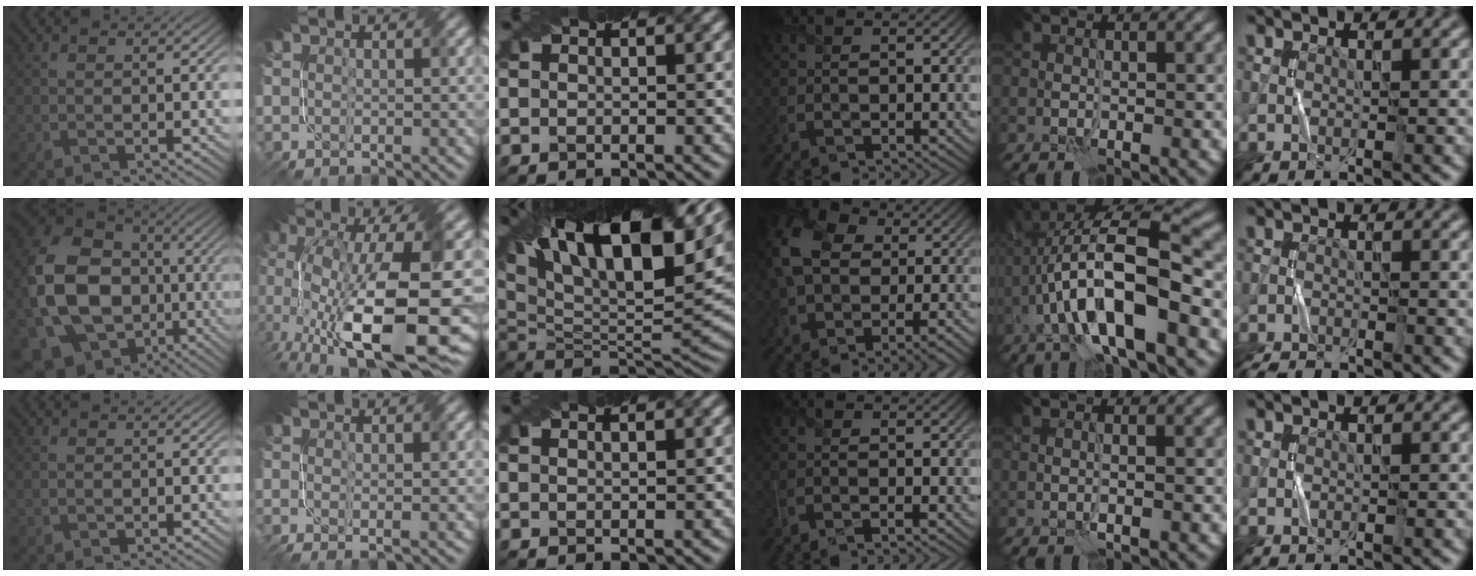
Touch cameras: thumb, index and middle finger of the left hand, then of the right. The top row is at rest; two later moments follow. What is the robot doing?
{"motion": "fold", "object": "netting"}